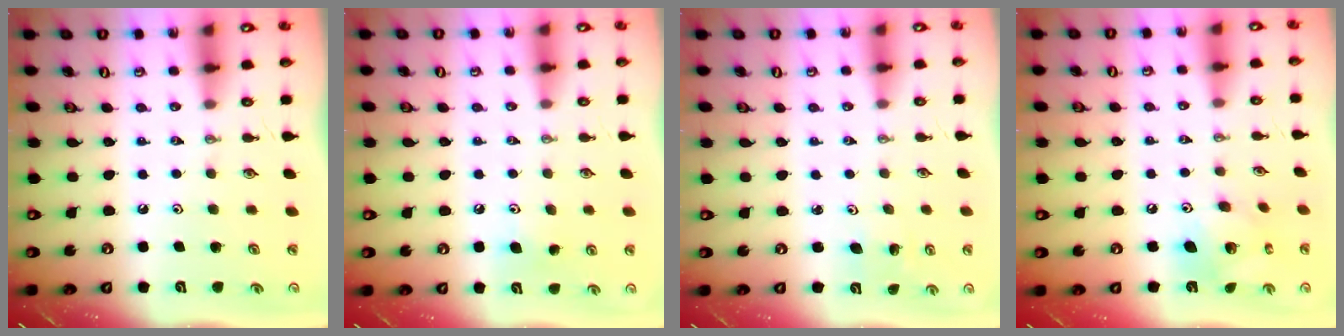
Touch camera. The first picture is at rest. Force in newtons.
{"total": 5.8, "press": 5.6, "slide": 1.5}
{"total": 2.5, "press": 2.5, "slide": 0.2}
{"total": 11.7, "press": 11.6, "slide": 1.0}